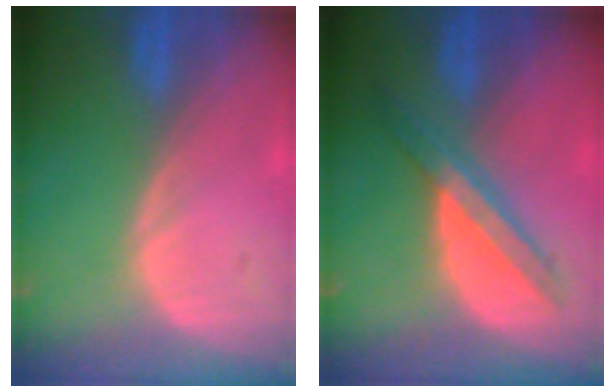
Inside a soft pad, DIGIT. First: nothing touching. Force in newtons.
{"total": 5.9, "press": 5.9, "slide": 0.6}